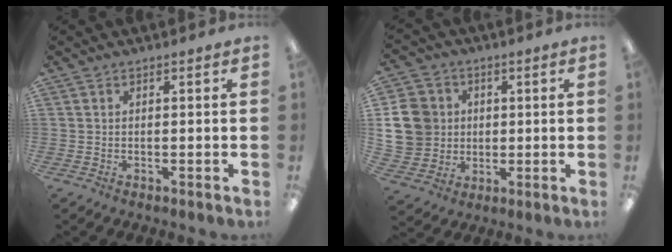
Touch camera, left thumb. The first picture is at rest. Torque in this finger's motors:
{"motor_torque": [0.90, 0.90, 0.60, -0.50, 0.01]}